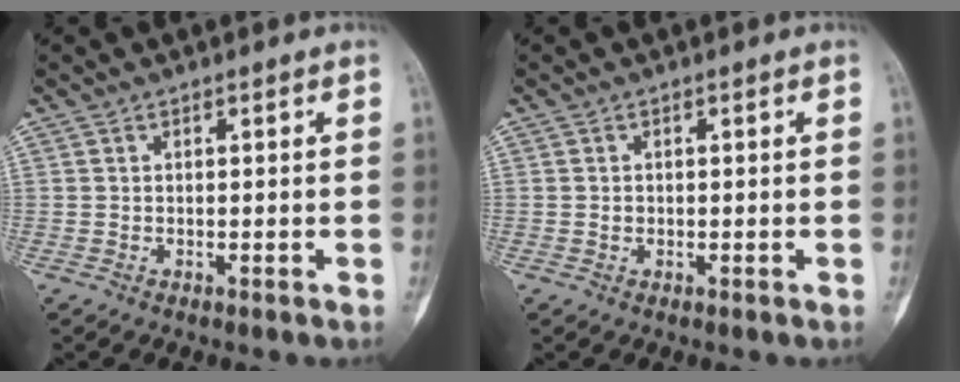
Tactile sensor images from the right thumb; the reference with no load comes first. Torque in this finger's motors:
{"motor_torque": [0.17, 0.01, 0.18, 0.01, -0.03]}